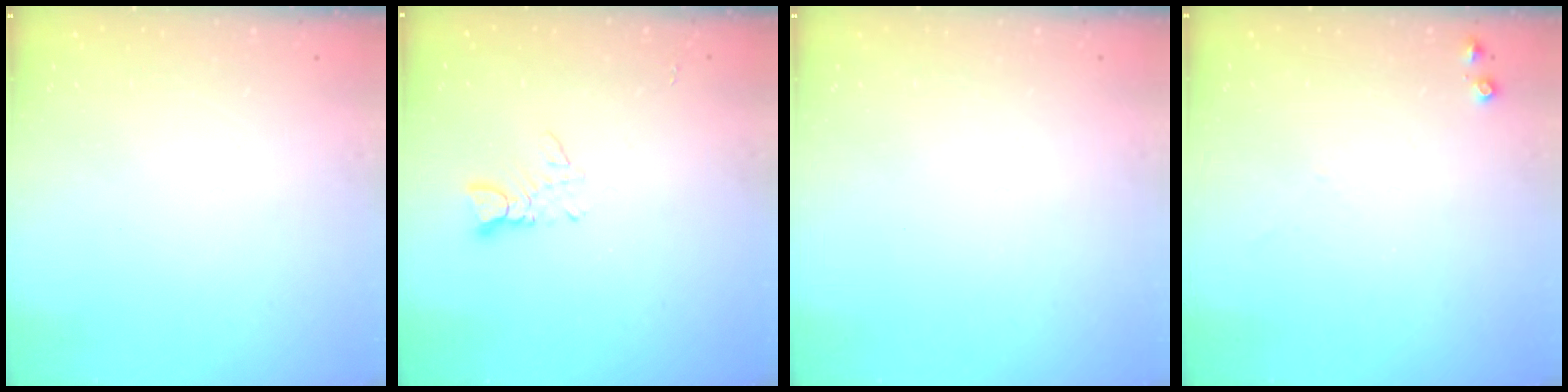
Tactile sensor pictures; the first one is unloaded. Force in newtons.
{"total": 3.3, "press": 3.3, "slide": 0.3}
{"total": 0.0}
{"total": 5.7, "press": 5.6, "slide": 0.9}